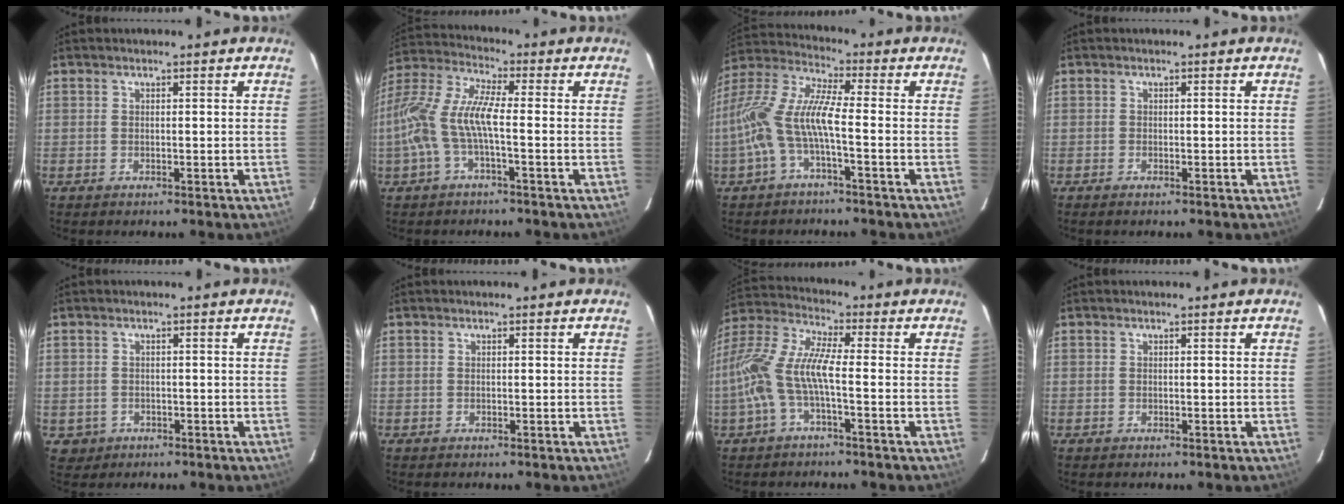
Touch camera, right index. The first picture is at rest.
{"total": 11.7, "force": [-2.9, 2.6, 11.0], "torque": [-0.235, 0.004, -0.059]}
{"total": 11.8, "force": [-3.1, 2.2, 11.2], "torque": [-0.235, 0.006, -0.063]}
{"total": 0.8, "force": [-0.7, 0.1, 0.4], "torque": [-0.009, -0.001, -0.013]}
{"total": 2.9, "force": [-0.8, 2.8, 0.6], "torque": [-0.018, 0.001, -0.003]}
{"total": 0.0}
{"total": 11.9, "force": [-3.0, 2.5, 11.2], "torque": [-0.236, 0.004, -0.063]}
{"total": 0.0}